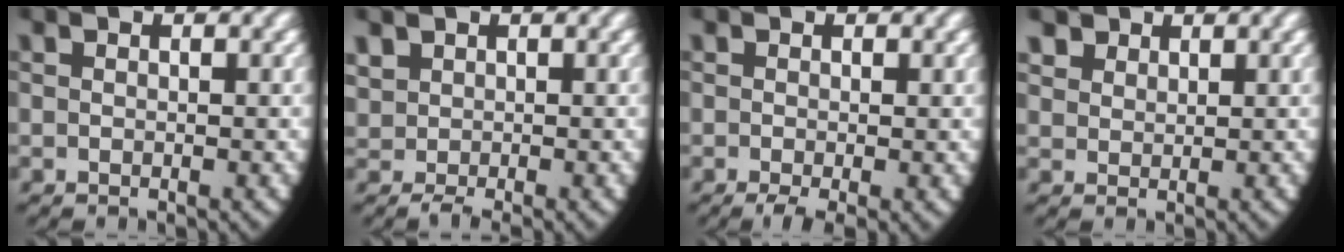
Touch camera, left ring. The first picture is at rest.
{"total": 2.4, "force": [0.1, 1.9, 1.3], "torque": [-0.037, -0.016, 0.015]}
{"total": 2.0, "force": [-1.0, 0.7, 1.5], "torque": [-0.028, -0.013, -0.011]}
{"total": 2.6, "force": [1.7, 1.7, 1.0], "torque": [-0.025, -0.006, 0.040]}